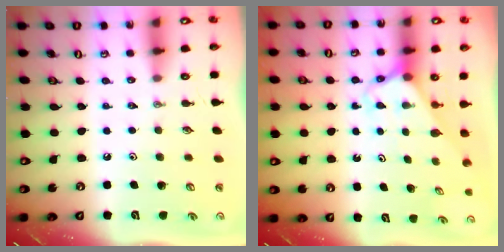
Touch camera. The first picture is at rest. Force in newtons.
{"total": 2.6, "press": 2.6, "slide": 0.1}